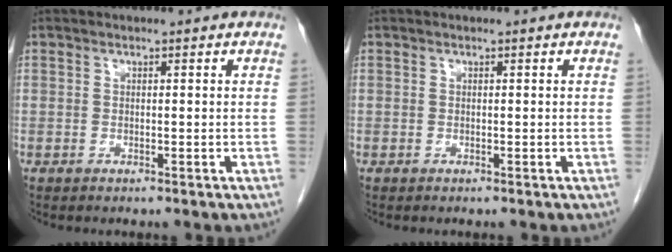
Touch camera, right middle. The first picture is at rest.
{"total": 0.0}